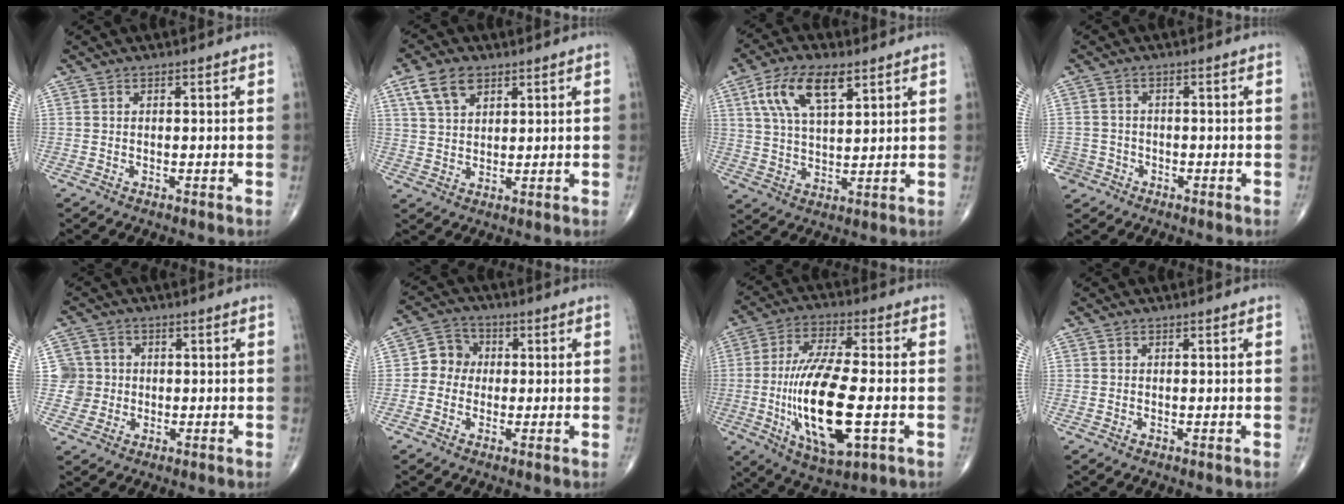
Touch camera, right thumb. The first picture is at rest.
{"total": 7.1, "force": [3.8, 4.3, 4.1], "torque": [-0.067, -0.008, 0.075]}
{"total": 11.5, "force": [5.4, 5.1, 8.8], "torque": [-0.160, -0.009, 0.103]}
{"total": 3.8, "force": [-2.1, 3.2, -0.2], "torque": [0.014, 0.015, -0.041]}
{"total": 4.9, "force": [0.2, 4.9, 0.2], "torque": [0.029, 0.008, -0.001]}
{"total": 5.4, "force": [-0.2, 4.9, 2.2], "torque": [-0.011, 0.014, -0.017]}
{"total": 18.7, "force": [-3.5, 6.2, 17.3], "torque": [-0.342, 0.001, -0.053]}
{"total": 0.0}